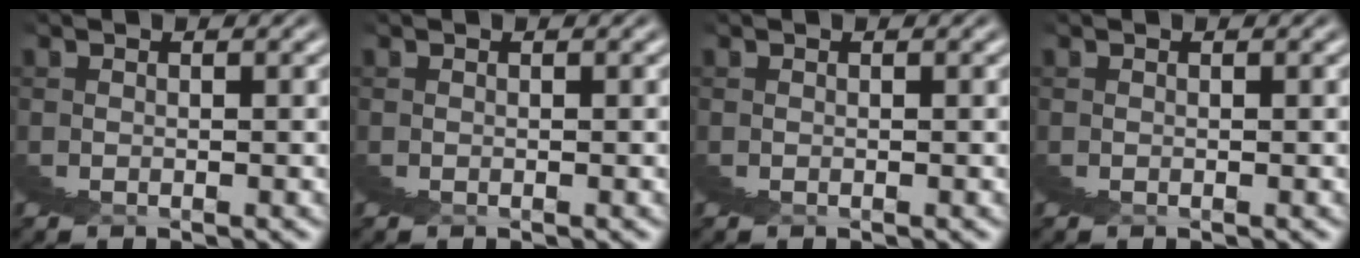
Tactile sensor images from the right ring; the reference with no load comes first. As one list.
[{"total": 0.0}, {"total": 0.0}, {"total": 0.0}]